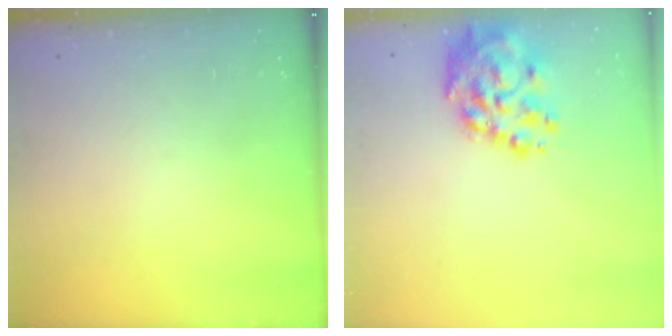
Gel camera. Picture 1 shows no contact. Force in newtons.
{"total": 11.5, "press": 10.8, "slide": 3.7}